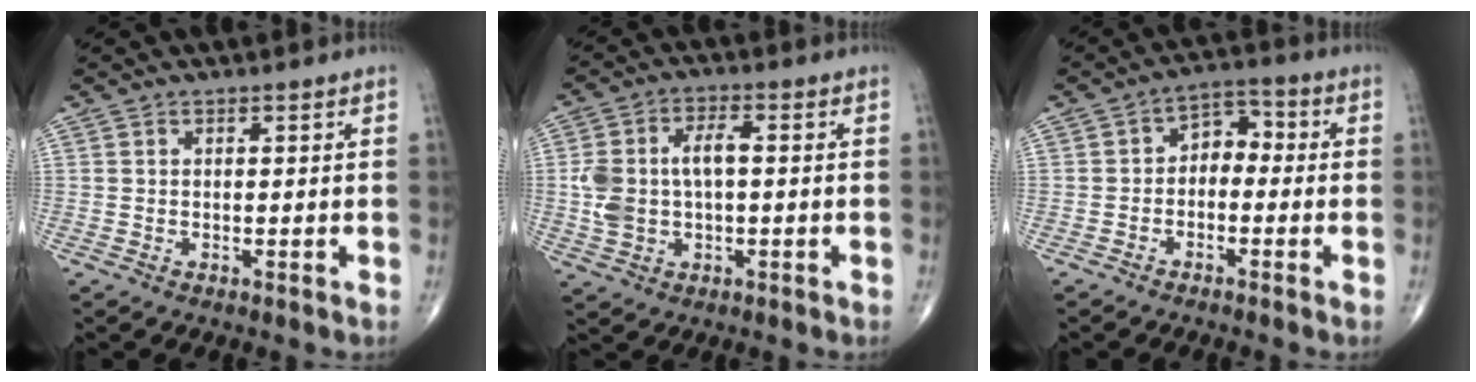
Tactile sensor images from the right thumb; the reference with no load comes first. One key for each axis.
{"total": 9.6, "fx": 0.1, "fy": 5.4, "fz": 7.9, "tx": -0.166, "ty": 0.023, "tz": 0.006}
{"total": 5.5, "fx": -0.9, "fy": 3.8, "fz": 3.8, "tx": -0.035, "ty": 0.033, "tz": -0.031}